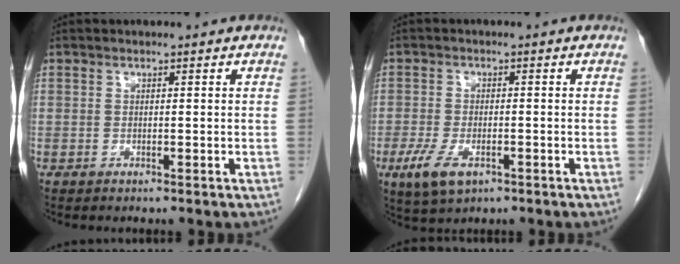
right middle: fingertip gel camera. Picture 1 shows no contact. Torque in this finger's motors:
{"motor_torque": [1.15, -0.68, 0.10, 0.08]}